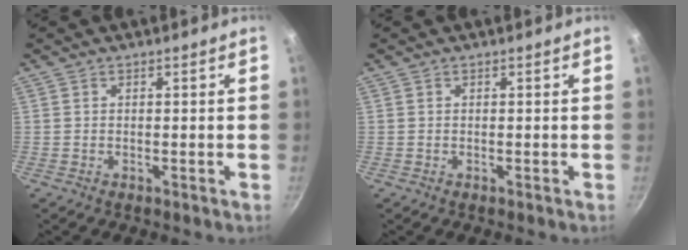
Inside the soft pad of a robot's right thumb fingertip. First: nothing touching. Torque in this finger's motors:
{"motor_torque": [0.00, 0.00, 0.00, 0.00, 0.00]}